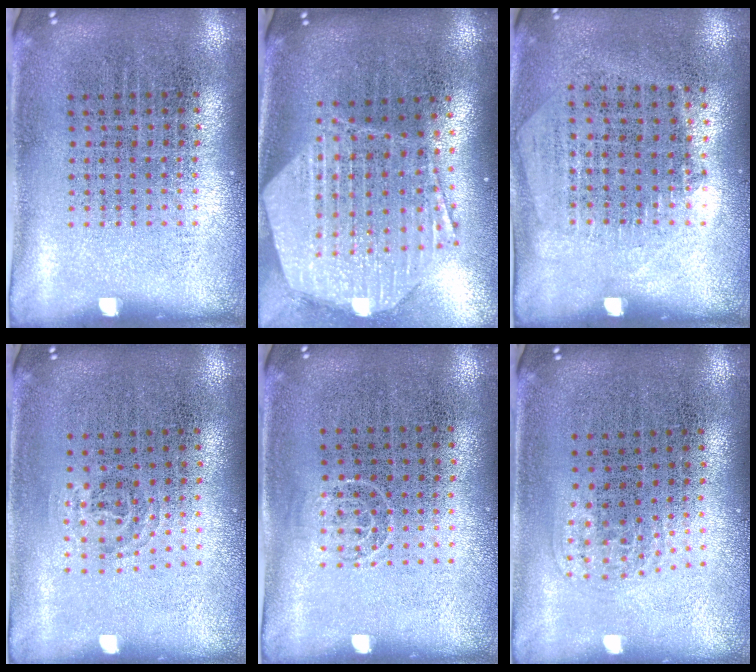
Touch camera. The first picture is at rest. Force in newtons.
{"total": 2.9, "press": 2.3, "slide": 1.8}
{"total": 1.3, "press": 1.1, "slide": 0.6}
{"total": 0.9, "press": 0.6, "slide": 0.7}
{"total": 0.7, "press": 0.5, "slide": 0.5}
{"total": 1.0, "press": 0.7, "slide": 0.7}